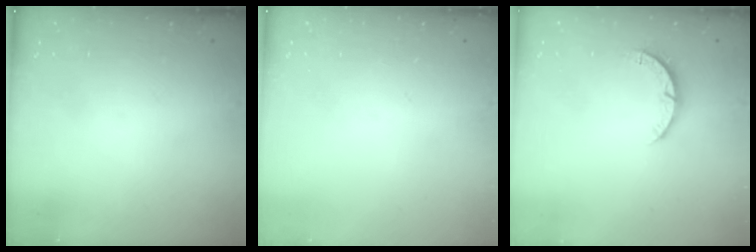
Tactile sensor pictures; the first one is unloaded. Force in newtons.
{"total": 0.0}
{"total": 3.2, "press": 3.2, "slide": 0.4}